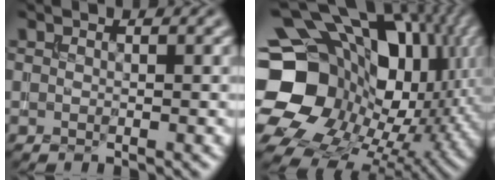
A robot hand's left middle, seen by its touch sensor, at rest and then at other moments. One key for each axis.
{"total": 21.9, "fx": 2.8, "fy": 17.6, "fz": 12.7, "tx": -0.274, "ty": -0.013, "tz": 0.051}